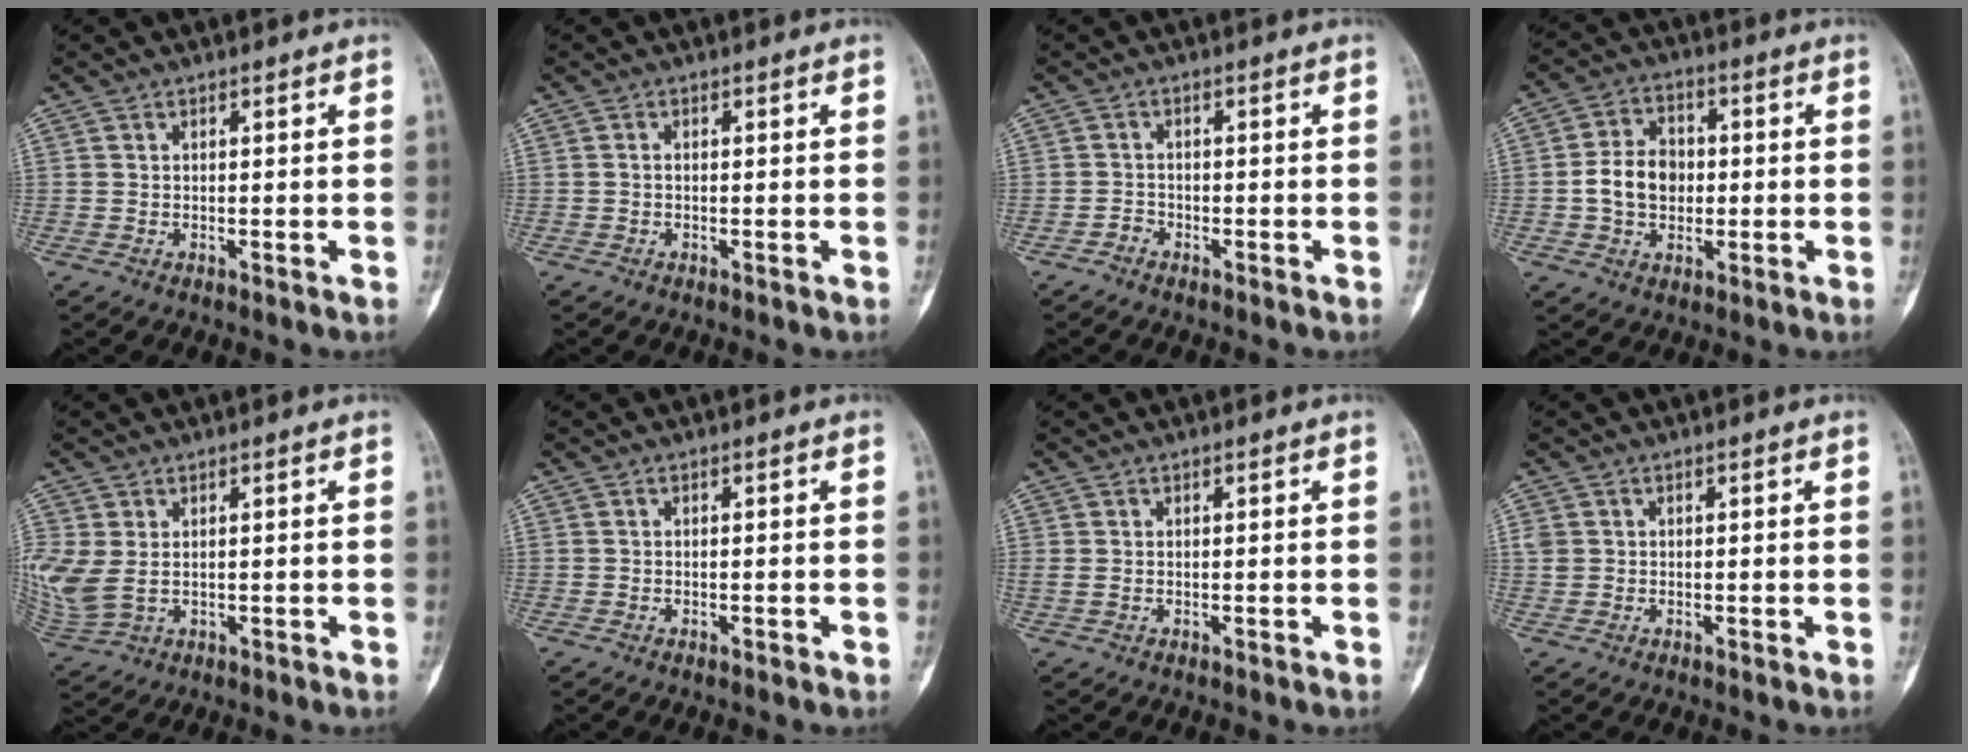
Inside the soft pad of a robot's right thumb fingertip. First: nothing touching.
{"total": 0.5, "force": [-0.1, 0.3, 0.4], "torque": [-0.007, 0.001, -0.006]}
{"total": 1.4, "force": [-1.1, 0.9, 0.2], "torque": [-0.003, 0.005, -0.026]}
{"total": 9.0, "force": [-0.6, 7.0, 5.7], "torque": [-0.077, 0.016, -0.015]}
{"total": 8.5, "force": [0.6, 5.6, 6.4], "torque": [-0.174, 0.000, 0.027]}
{"total": 0.5, "force": [-0.3, 0.1, 0.4], "torque": [-0.010, 0.002, -0.003]}
{"total": 1.0, "force": [0.1, 0.1, 1.0], "torque": [-0.037, 0.008, 0.008]}
{"total": 1.9, "force": [0.4, 1.6, 0.8], "torque": [-0.016, 0.005, 0.013]}